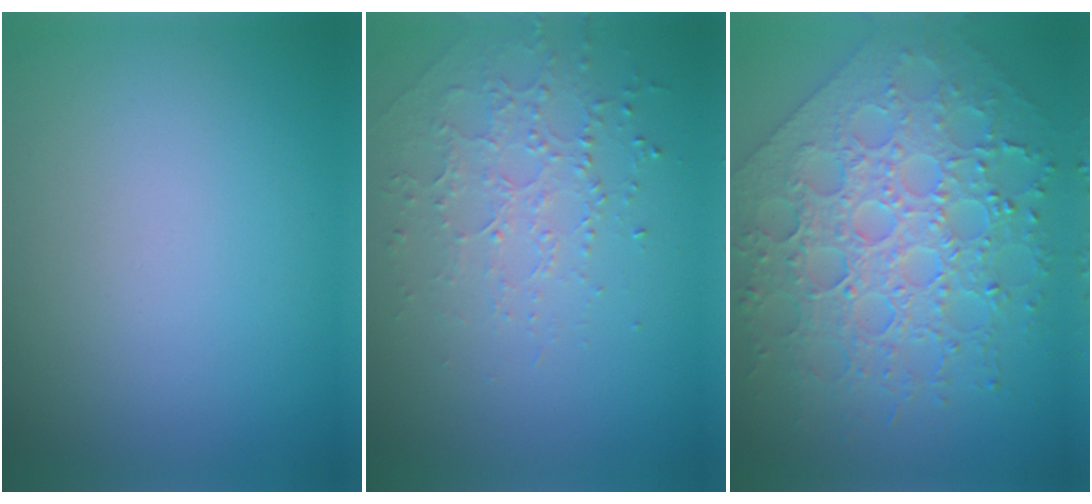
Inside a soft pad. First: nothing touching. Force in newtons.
{"total": 1.7, "press": 1.5, "slide": 0.8}
{"total": 6.8, "press": 6.0, "slide": 3.3}